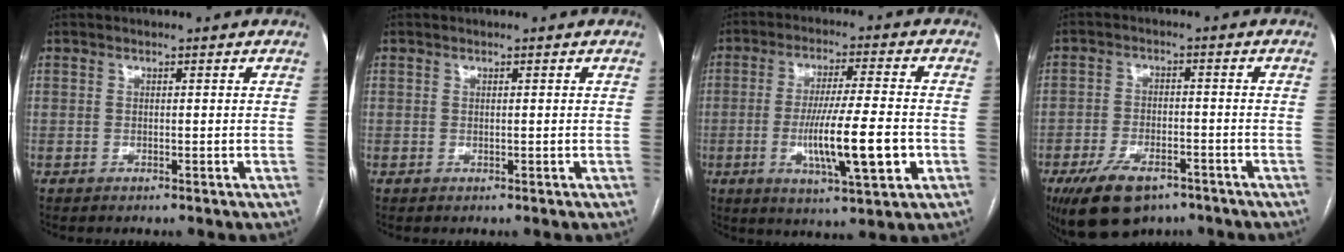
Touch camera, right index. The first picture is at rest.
{"total": 0.0}
{"total": 12.4, "force": [-3.0, 1.0, 12.0], "torque": [-0.209, -0.013, -0.048]}
{"total": 10.1, "force": [-6.8, 4.7, 5.8], "torque": [-0.107, -0.005, -0.109]}